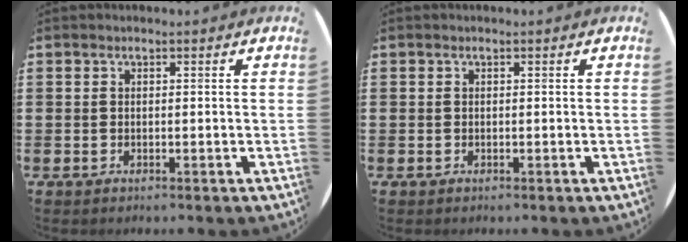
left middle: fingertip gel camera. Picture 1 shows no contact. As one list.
[{"total": 0.0}]